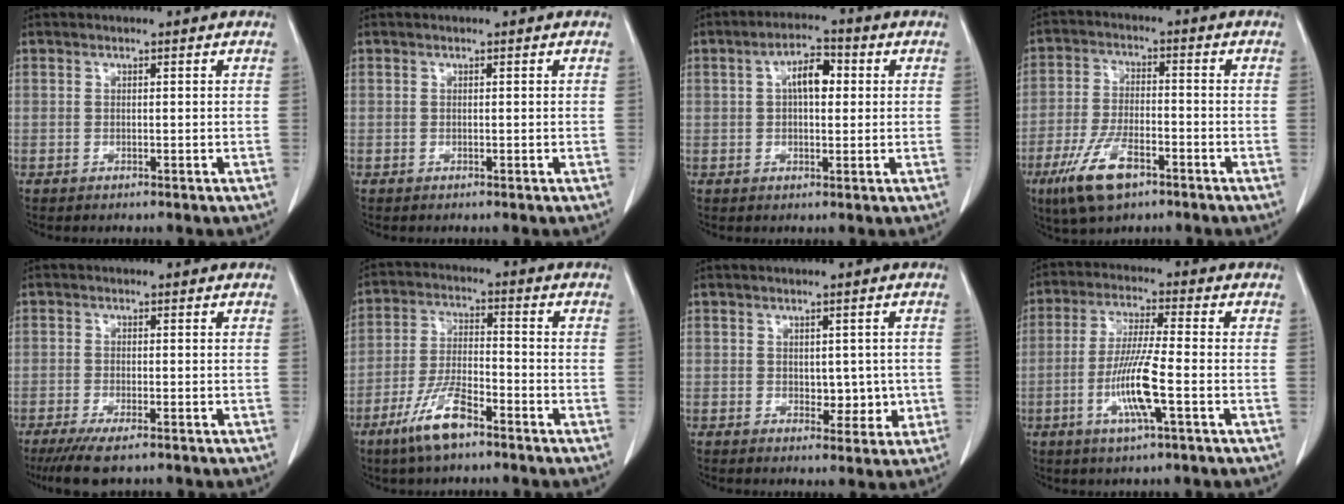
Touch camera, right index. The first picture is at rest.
{"total": 0.0}
{"total": 5.4, "force": [1.0, 2.3, 4.8], "torque": [-0.084, 0.014, 0.014]}
{"total": 9.6, "force": [-5.5, 3.5, 7.0], "torque": [-0.153, -0.012, -0.097]}
{"total": 5.9, "force": [-4.3, 1.0, 4.0], "torque": [-0.070, -0.017, -0.065]}
{"total": 8.7, "force": [-5.7, 2.1, 6.3], "torque": [-0.133, -0.011, -0.106]}
{"total": 4.0, "force": [-0.2, 2.6, 3.0], "torque": [-0.029, 0.003, 0.007]}
{"total": 9.3, "force": [-2.8, 0.1, 8.9], "torque": [-0.177, -0.011, -0.059]}